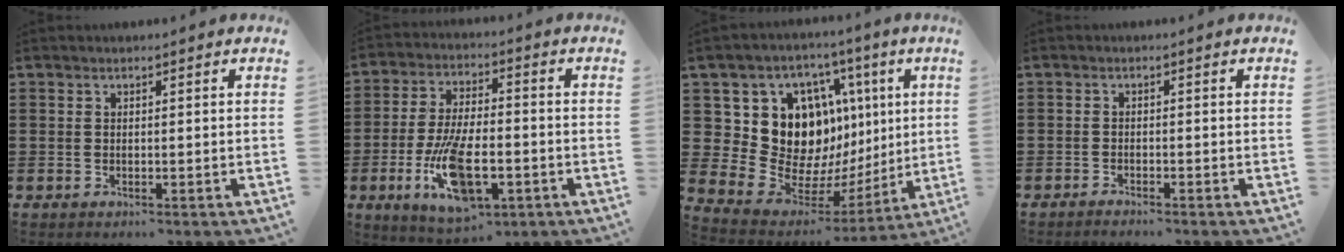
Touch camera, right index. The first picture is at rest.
{"total": 12.4, "force": [-4.3, 5.0, 10.5], "torque": [-0.224, -0.008, -0.075]}
{"total": 14.7, "force": [4.6, 12.1, 7.0], "torque": [-0.140, -0.049, 0.093]}
{"total": 1.1, "force": [-1.1, 0.0, -0.1], "torque": [-0.001, 0.004, -0.023]}